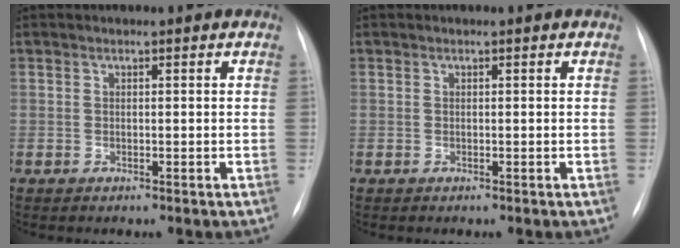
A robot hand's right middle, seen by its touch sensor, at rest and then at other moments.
{"total": 0.0}